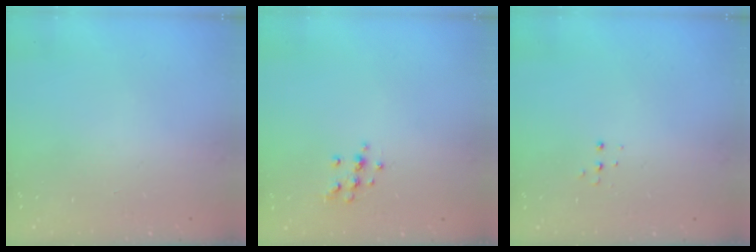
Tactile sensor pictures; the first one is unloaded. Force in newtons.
{"total": 9.0, "press": 8.9, "slide": 0.8}
{"total": 3.6, "press": 3.5, "slide": 0.8}